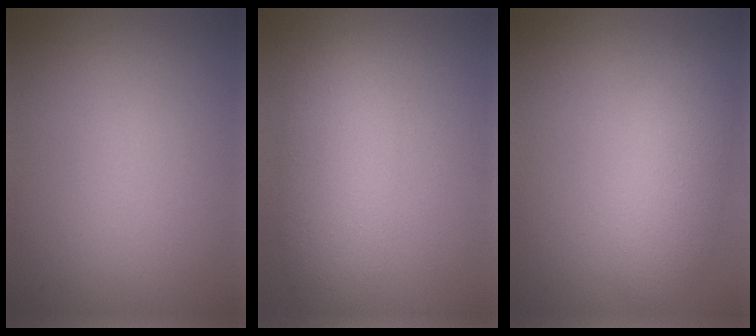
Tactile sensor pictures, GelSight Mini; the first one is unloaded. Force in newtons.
{"total": 4.8, "press": 4.8, "slide": 0.0}
{"total": 3.6, "press": 3.6, "slide": 0.2}